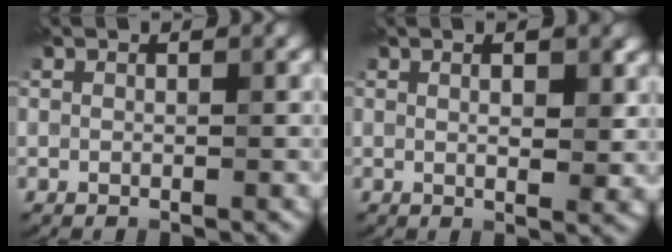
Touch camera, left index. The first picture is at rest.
{"total": 2.9, "force": [1.0, 0.9, 2.6], "torque": [-0.035, -0.002, 0.014]}